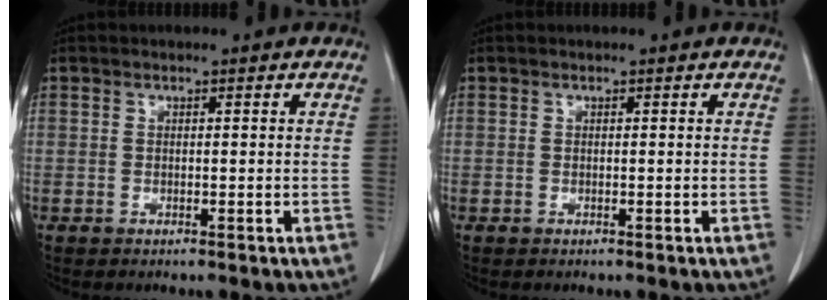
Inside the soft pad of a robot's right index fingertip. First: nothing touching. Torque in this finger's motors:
{"motor_torque": [0.00, 0.00, 0.00, 0.00]}